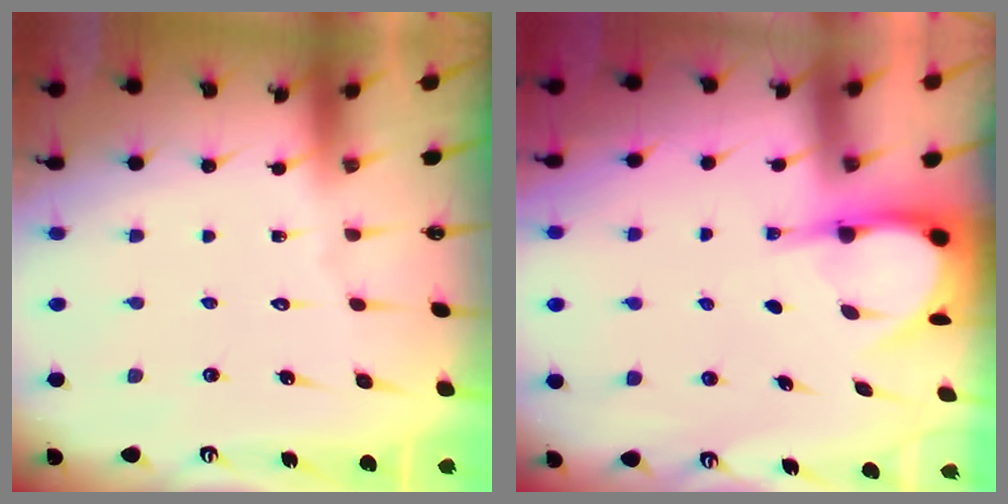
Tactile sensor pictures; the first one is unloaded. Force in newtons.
{"total": 6.4, "press": 6.4, "slide": 0.6}